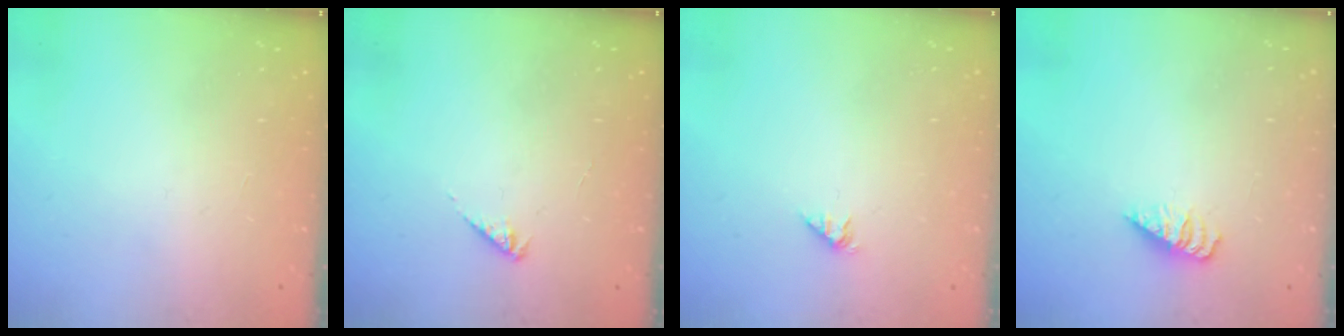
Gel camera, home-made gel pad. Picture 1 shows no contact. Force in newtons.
{"total": 2.0, "press": 1.9, "slide": 0.5}
{"total": 1.0, "press": 1.0, "slide": 0.2}
{"total": 1.8, "press": 1.7, "slide": 0.4}